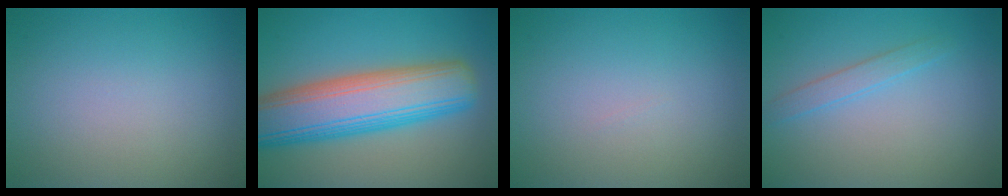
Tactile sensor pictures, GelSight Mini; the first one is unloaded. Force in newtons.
{"total": 10.8, "press": 10.8, "slide": 0.4}
{"total": 0.0}
{"total": 1.5, "press": 1.5, "slide": 0.1}